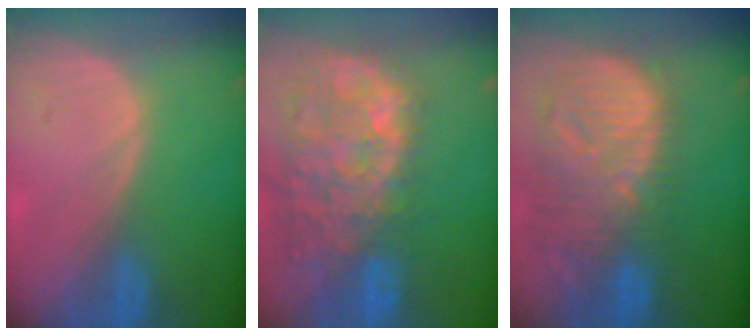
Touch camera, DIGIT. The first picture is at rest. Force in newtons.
{"total": 14.6, "press": 11.8, "slide": 8.7}
{"total": 13.2, "press": 11.5, "slide": 6.6}